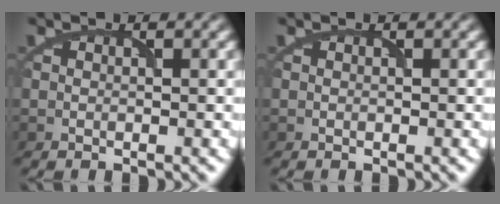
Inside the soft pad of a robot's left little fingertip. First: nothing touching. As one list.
[{"total": 0.0}]